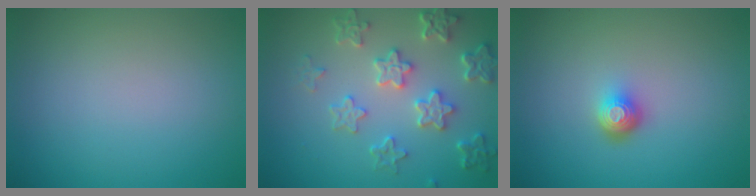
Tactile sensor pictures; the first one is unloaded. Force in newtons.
{"total": 5.1, "press": 4.2, "slide": 2.9}
{"total": 2.0, "press": 1.5, "slide": 1.4}